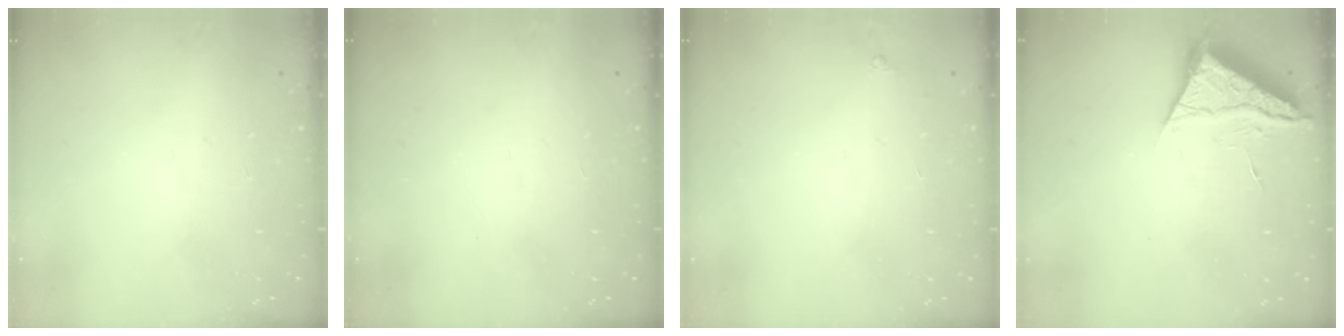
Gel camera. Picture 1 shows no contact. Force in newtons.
{"total": 1.6, "press": 1.5, "slide": 0.1}
{"total": 2.5, "press": 2.5, "slide": 0.4}
{"total": 5.4, "press": 5.4, "slide": 0.8}